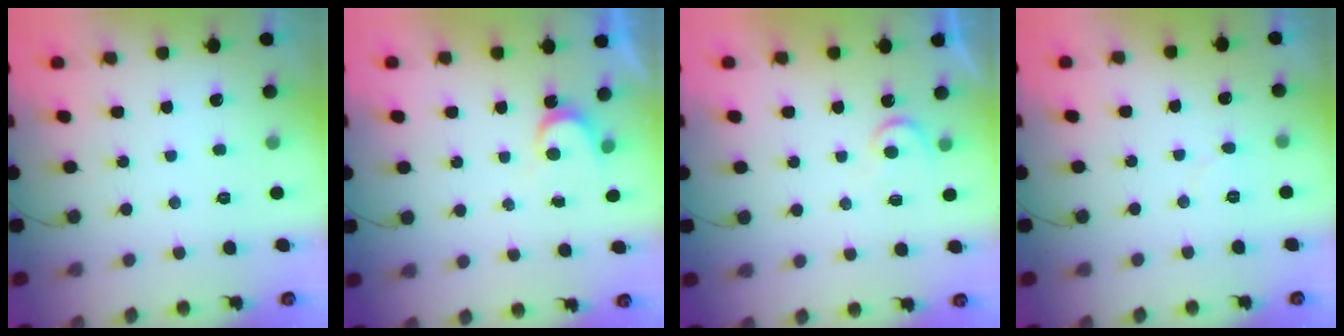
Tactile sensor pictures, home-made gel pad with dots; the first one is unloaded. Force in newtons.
{"total": 3.5, "press": 3.5, "slide": 0.3}
{"total": 4.9, "press": 4.9, "slide": 0.5}
{"total": 3.6, "press": 3.6, "slide": 0.3}